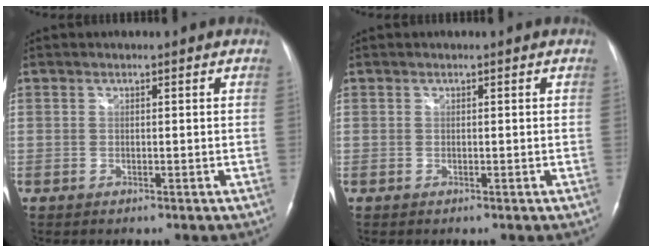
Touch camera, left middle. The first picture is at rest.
{"total": 0.0}